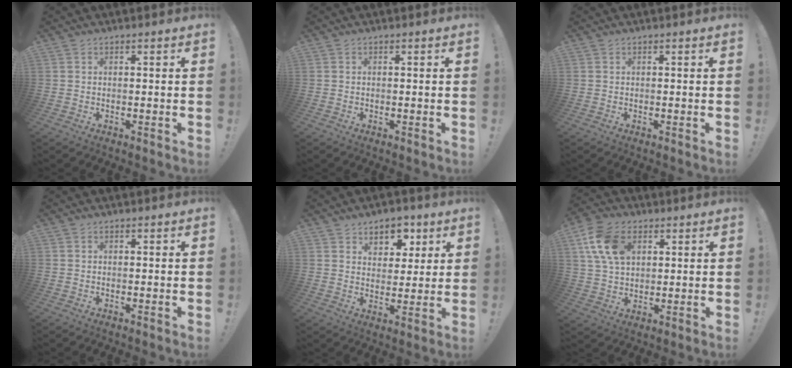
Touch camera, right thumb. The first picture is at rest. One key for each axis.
{"total": 0.0}
{"total": 0.0}
{"total": 0.0}
{"total": 7.4, "fx": 4.4, "fy": 5.6, "fz": 1.9, "tx": -0.013, "ty": -0.038, "tz": 0.083}
{"total": 13.3, "fx": 5.2, "fy": 9.2, "fz": 8.1, "tx": -0.153, "ty": -0.003, "tz": 0.102}